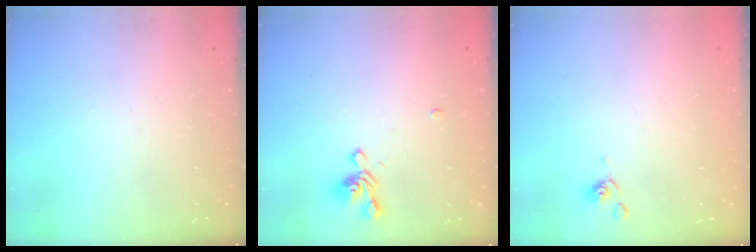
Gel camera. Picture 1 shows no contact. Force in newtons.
{"total": 1.5, "press": 1.1, "slide": 1.0}
{"total": 2.0, "press": 2.0, "slide": 0.4}